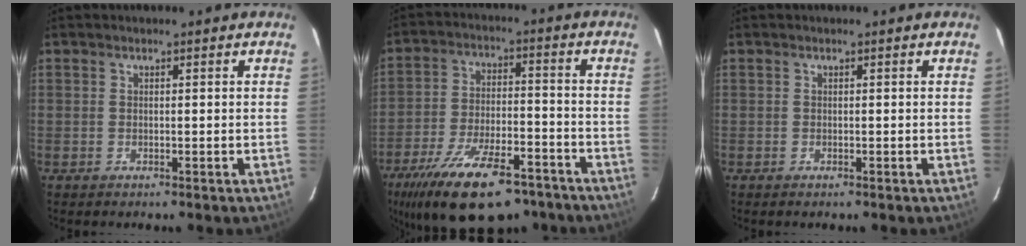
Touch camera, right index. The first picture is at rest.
{"total": 21.2, "force": [-14.8, 8.3, 12.6], "torque": [-0.241, -0.026, -0.228]}
{"total": 0.0}